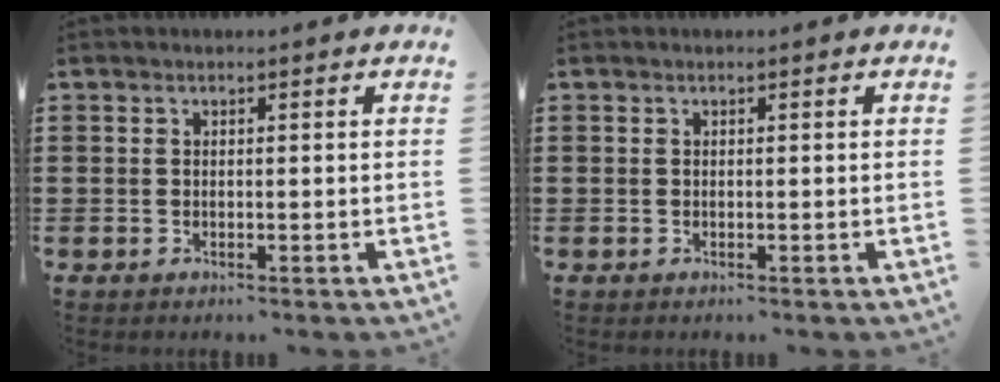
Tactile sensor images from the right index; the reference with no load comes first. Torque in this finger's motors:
{"motor_torque": [-0.01, 0.00, 0.00, 0.00]}